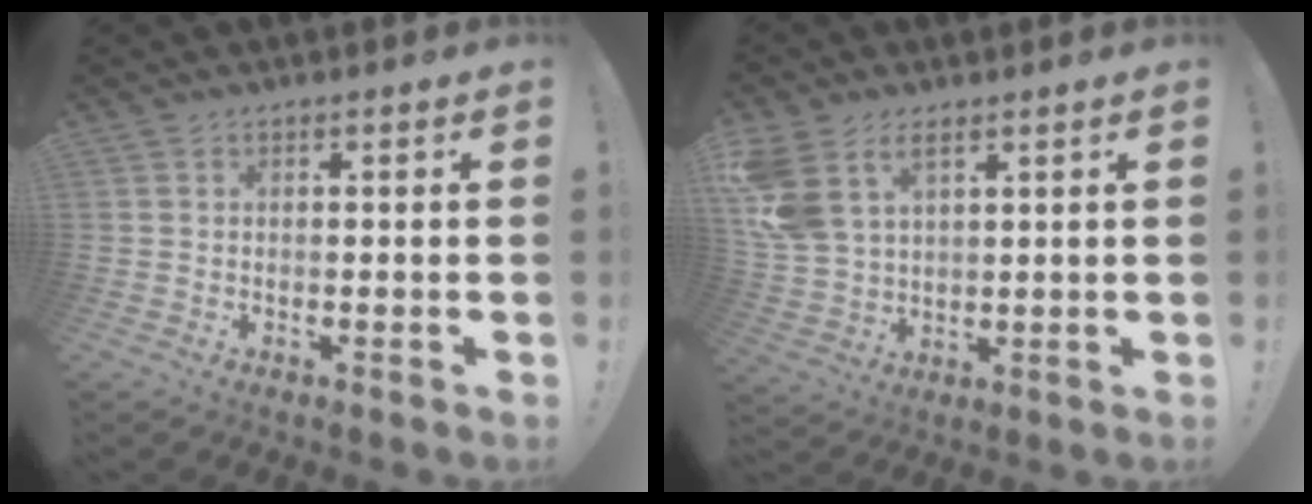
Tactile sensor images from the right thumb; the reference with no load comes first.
{"total": 9.7, "force": [5.4, 5.9, 5.4], "torque": [-0.113, -0.022, 0.109]}